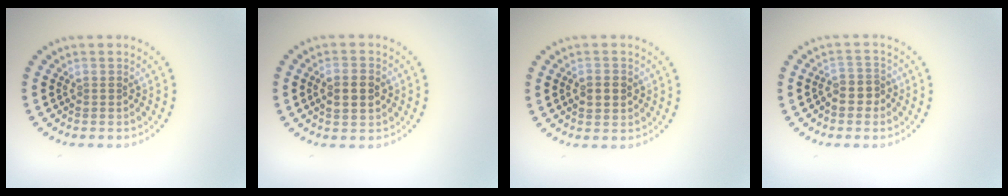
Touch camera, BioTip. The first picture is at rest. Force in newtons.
{"total": 2.8, "press": 2.8, "slide": 0.2}
{"total": 2.2, "press": 2.2, "slide": 0.3}
{"total": 2.4, "press": 2.1, "slide": 1.1}